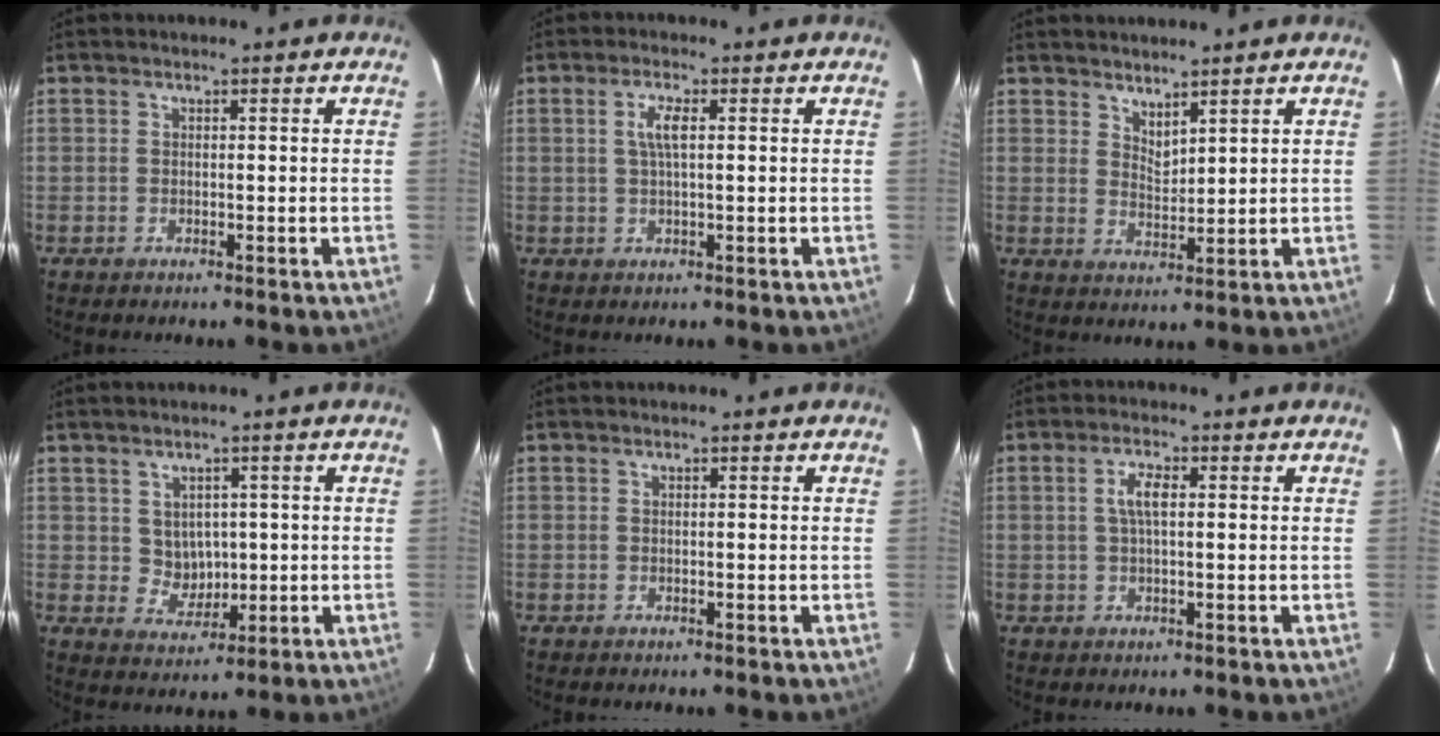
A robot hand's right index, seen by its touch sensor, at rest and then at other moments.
{"total": 3.4, "force": [0.8, 0.8, 3.2], "torque": [-0.064, 0.003, 0.015]}
{"total": 3.4, "force": [3.0, 0.9, 1.4], "torque": [-0.022, -0.005, 0.052]}
{"total": 4.8, "force": [0.8, 4.3, 1.7], "torque": [-0.031, 0.006, 0.026]}
{"total": 0.0}
{"total": 3.6, "force": [0.7, 1.2, 3.4], "torque": [-0.067, 0.006, 0.014]}